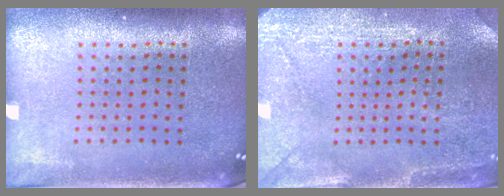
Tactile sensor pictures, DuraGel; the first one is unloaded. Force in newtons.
{"total": 2.8, "press": 2.7, "slide": 0.9}